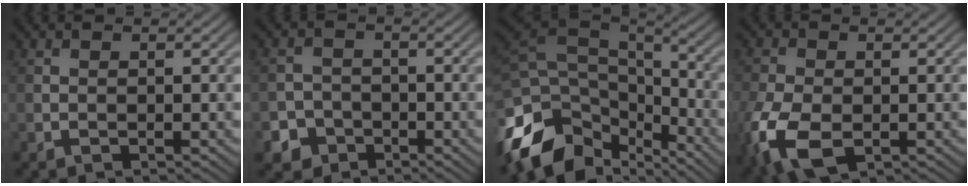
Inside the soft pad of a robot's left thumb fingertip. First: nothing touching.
{"total": 3.8, "force": [-2.3, 3.0, 0.7], "torque": [-0.002, -0.001, -0.049]}
{"total": 14.6, "force": [-7.4, 8.3, 9.4], "torque": [-0.229, -0.010, -0.130]}
{"total": 9.4, "force": [-3.6, 5.4, 6.8], "torque": [-0.189, -0.028, -0.066]}